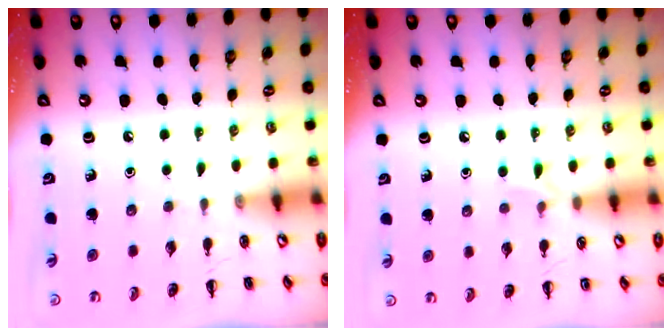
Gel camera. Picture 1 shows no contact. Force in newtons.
{"total": 4.1, "press": 3.9, "slide": 1.3}